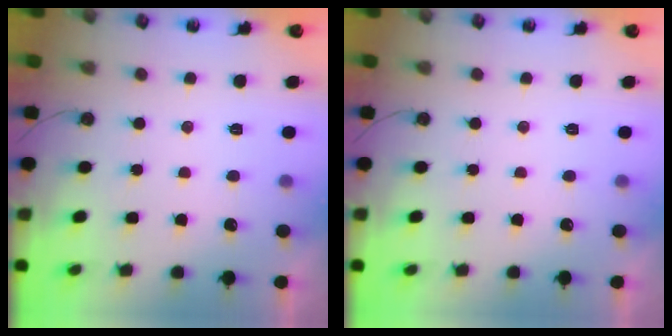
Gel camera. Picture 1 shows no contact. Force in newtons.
{"total": 0.0}